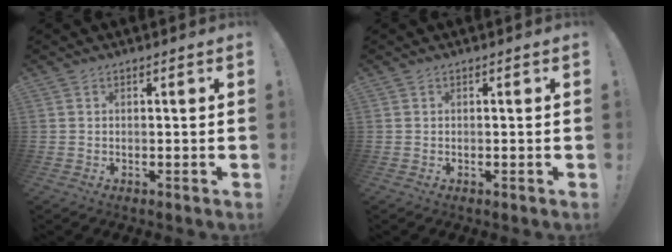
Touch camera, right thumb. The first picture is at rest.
{"total": 0.0}